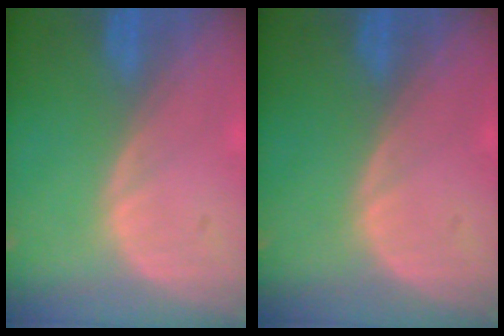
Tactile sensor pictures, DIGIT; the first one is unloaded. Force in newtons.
{"total": 0.0}